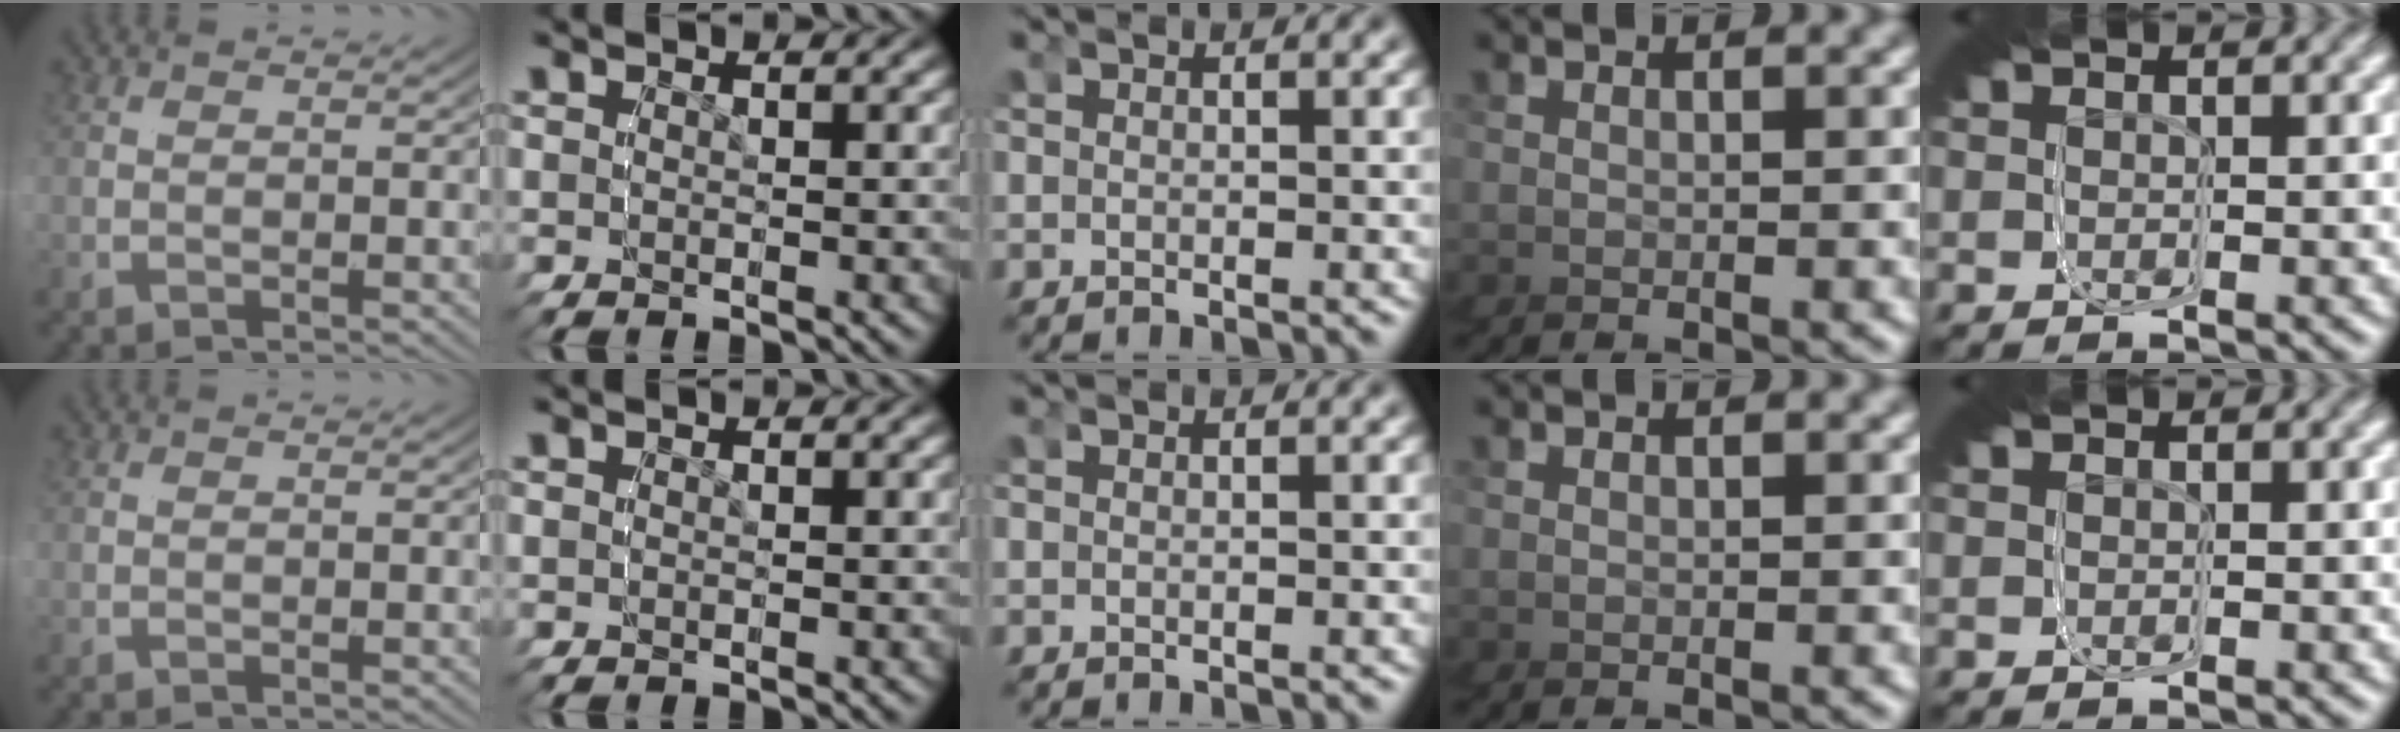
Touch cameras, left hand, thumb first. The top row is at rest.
{}